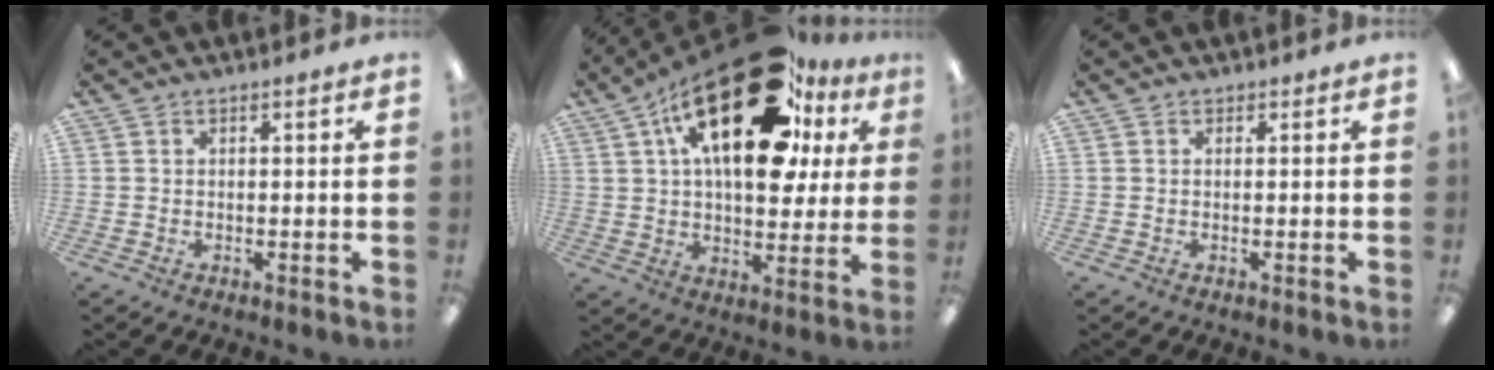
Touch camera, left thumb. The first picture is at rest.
{"total": 27.9, "force": [13.7, 12.6, 20.8], "torque": [-0.328, -0.059, 0.225]}
{"total": 0.0}